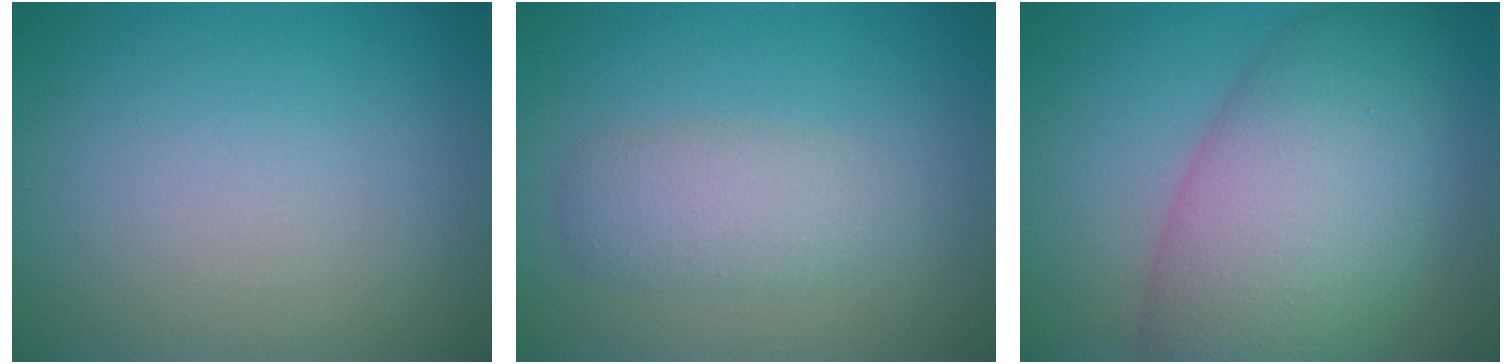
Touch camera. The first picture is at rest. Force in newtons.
{"total": 3.0, "press": 3.0, "slide": 0.1}
{"total": 10.5, "press": 10.5, "slide": 0.4}